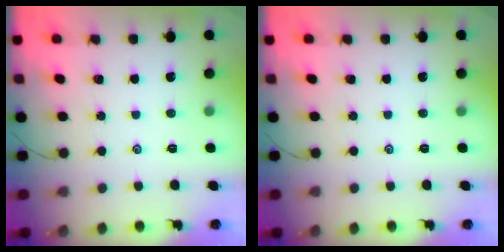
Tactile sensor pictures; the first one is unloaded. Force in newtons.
{"total": 0.0}